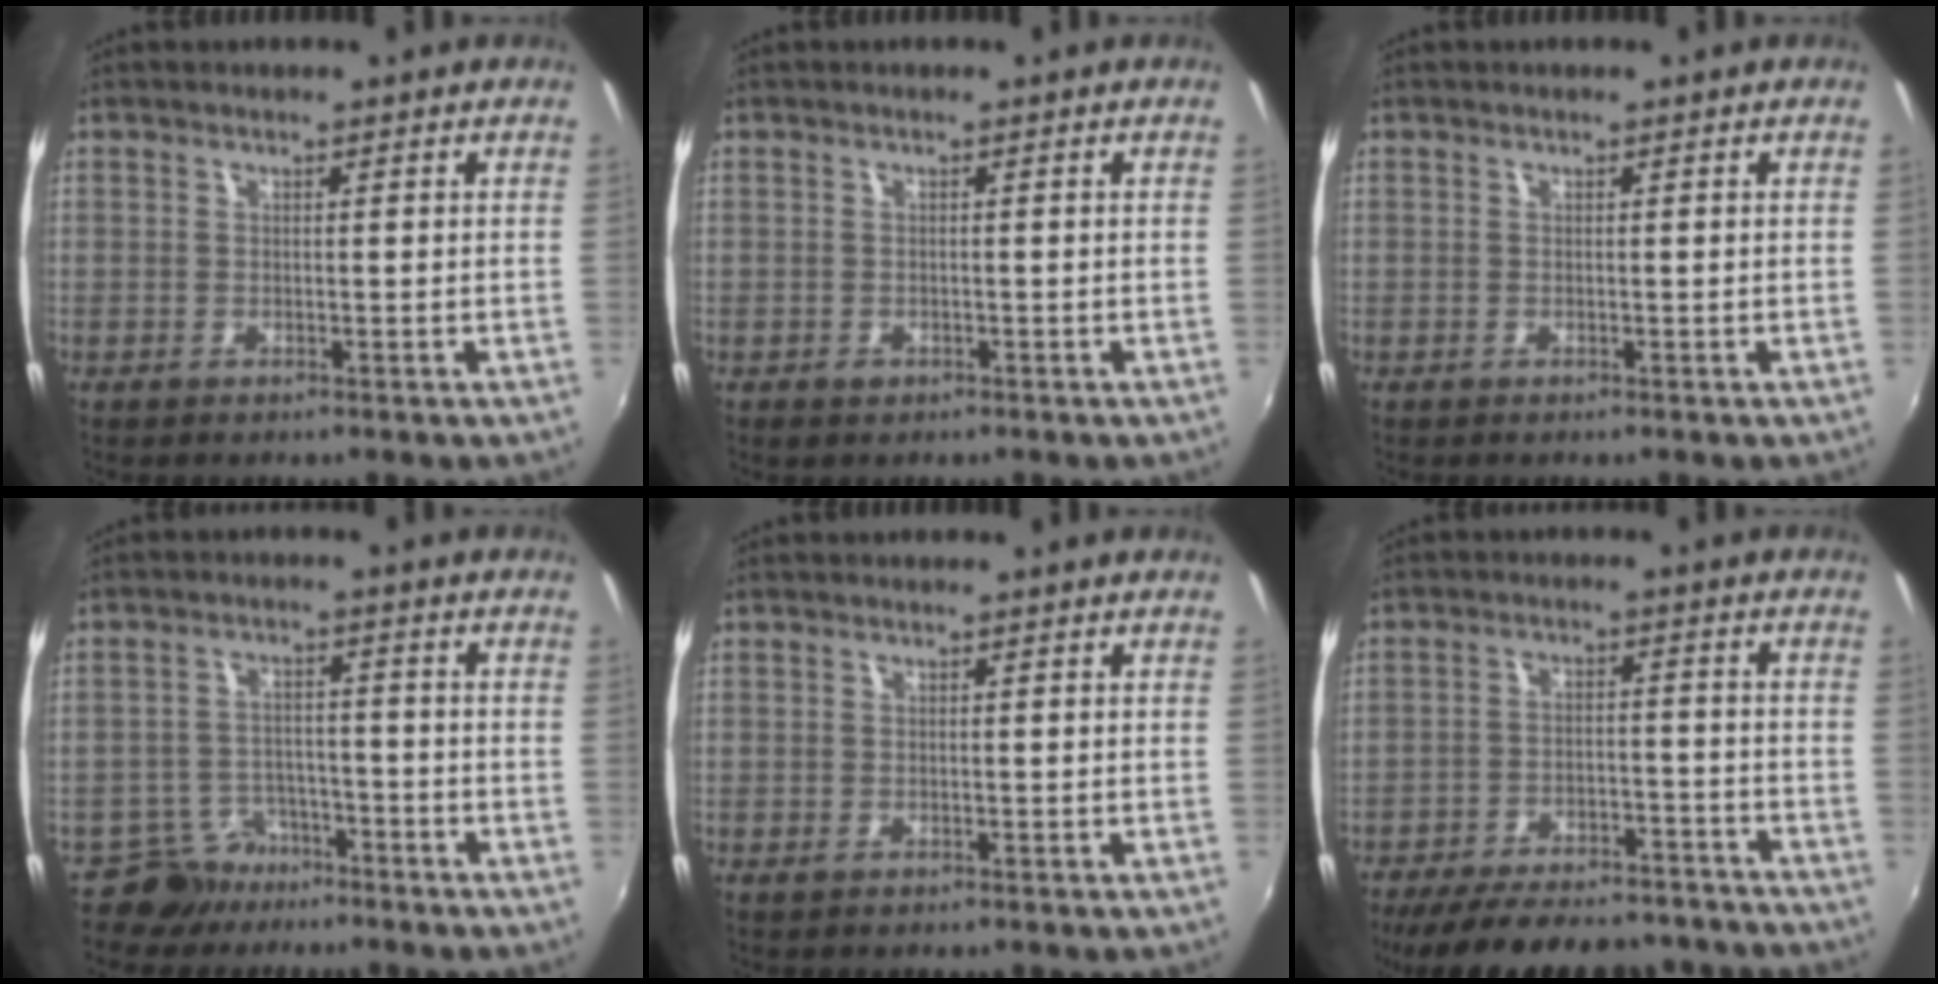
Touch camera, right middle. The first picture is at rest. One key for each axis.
{"total": 1.4, "fx": -0.7, "fy": 1.1, "fz": 0.5, "tx": -0.010, "ty": -0.005, "tz": -0.009}
{"total": 0.0}
{"total": 5.8, "fx": -4.5, "fy": 3.6, "fz": 0.0, "tx": -0.009, "ty": 0.022, "tz": -0.076}
{"total": 0.0}
{"total": 22.4, "fx": -19.0, "fy": 7.4, "fz": 9.2, "tx": -0.183, "ty": 0.001, "tz": -0.252}